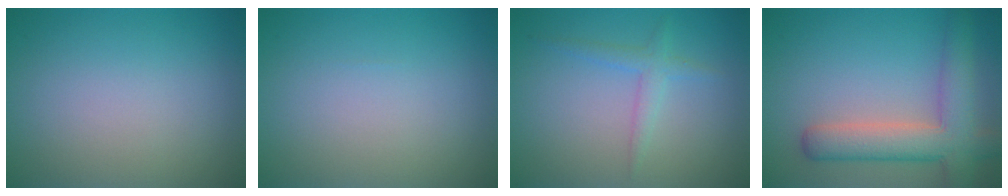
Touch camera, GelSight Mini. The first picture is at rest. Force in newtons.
{"total": 0.0}
{"total": 1.7, "press": 1.7, "slide": 0.1}
{"total": 6.1, "press": 6.1, "slide": 0.5}